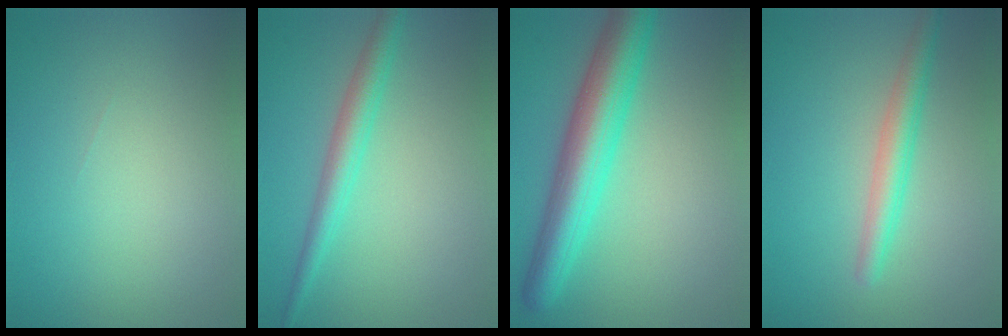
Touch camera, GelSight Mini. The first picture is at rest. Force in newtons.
{"total": 2.7, "press": 2.7, "slide": 0.2}
{"total": 6.7, "press": 6.7, "slide": 0.2}
{"total": 2.8, "press": 2.8, "slide": 0.1}